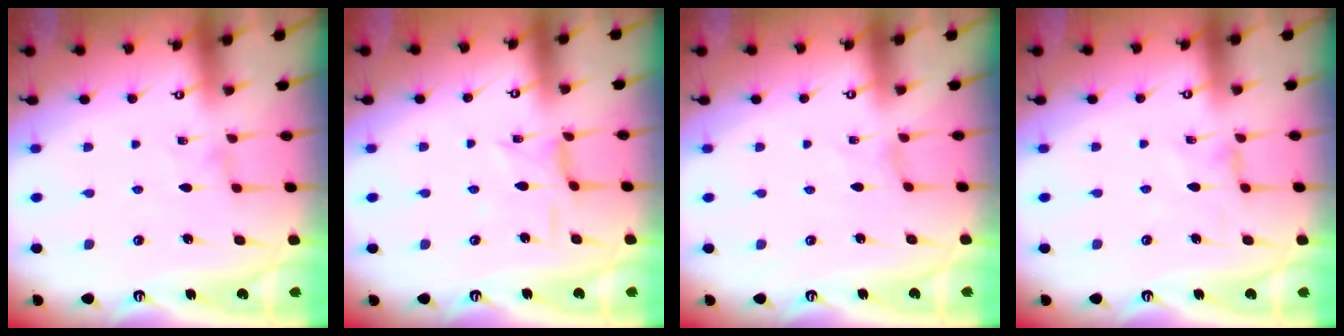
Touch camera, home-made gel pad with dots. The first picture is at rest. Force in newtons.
{"total": 2.2, "press": 2.2, "slide": 0.4}
{"total": 0.0}
{"total": 0.0}